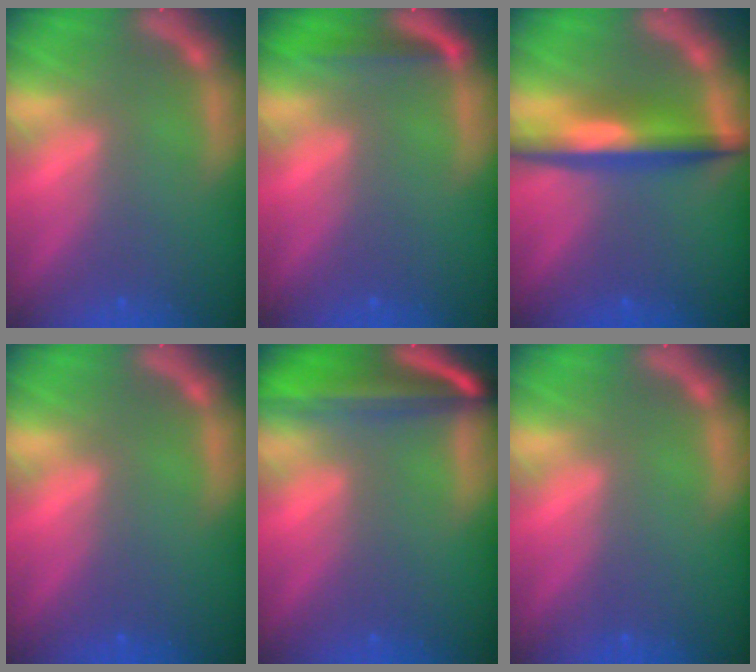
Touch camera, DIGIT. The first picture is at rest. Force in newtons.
{"total": 2.5}
{"total": 6.0}
{"total": 0.0}
{"total": 9.0}
{"total": 0.0}